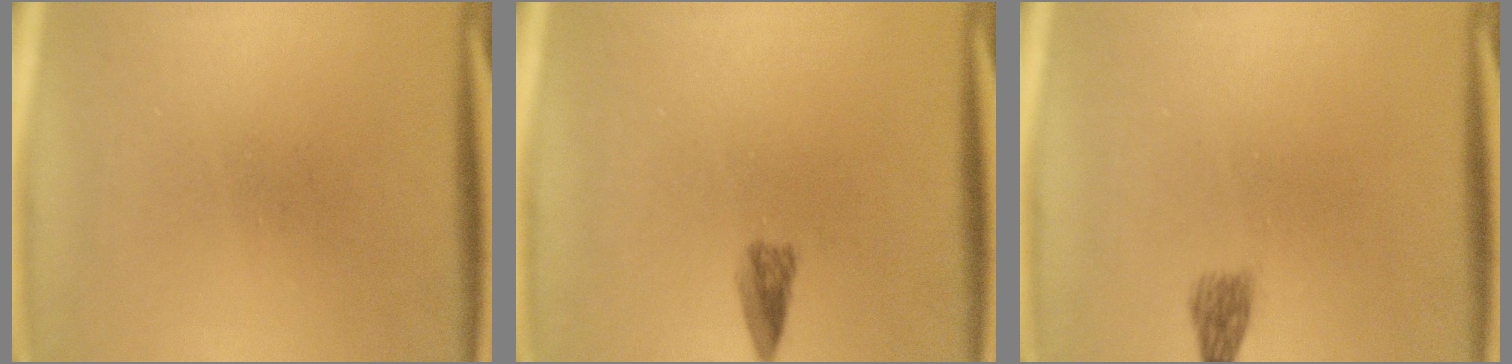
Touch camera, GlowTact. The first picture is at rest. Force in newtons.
{"total": 2.0}
{"total": 1.9}